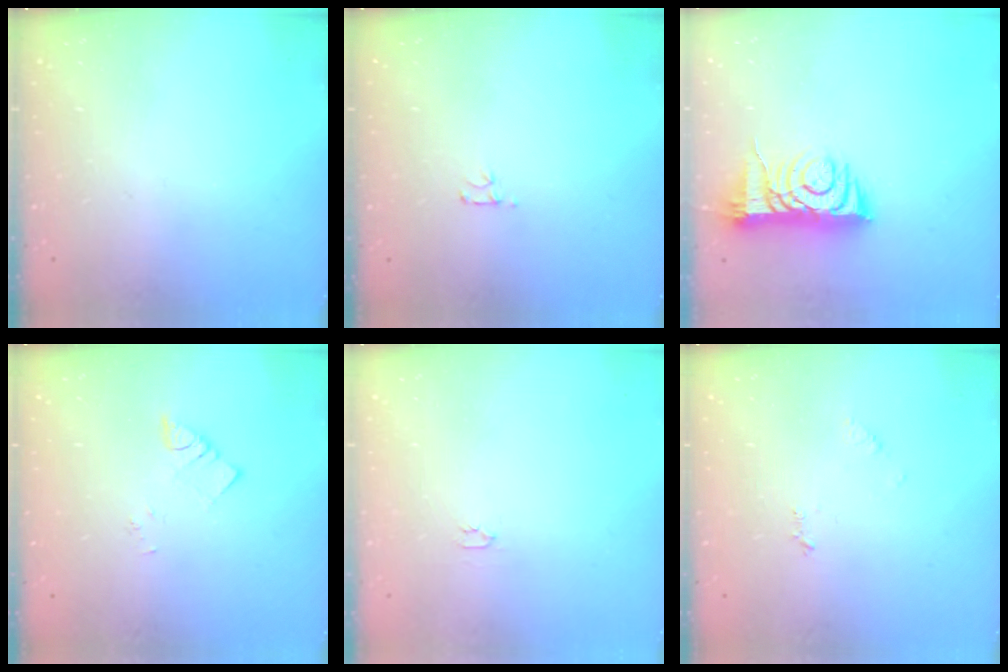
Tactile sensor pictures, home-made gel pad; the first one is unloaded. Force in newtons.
{"total": 3.1, "press": 3.1, "slide": 0.4}
{"total": 8.4, "press": 8.3, "slide": 0.9}
{"total": 2.2, "press": 2.2, "slide": 0.2}
{"total": 2.0, "press": 2.0, "slide": 0.3}
{"total": 4.1, "press": 4.0, "slide": 0.4}